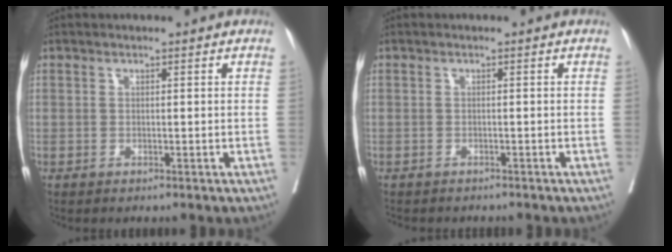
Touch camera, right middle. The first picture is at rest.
{"total": 5.2, "force": [-4.6, 1.7, 1.8], "torque": [-0.021, -0.003, -0.059]}